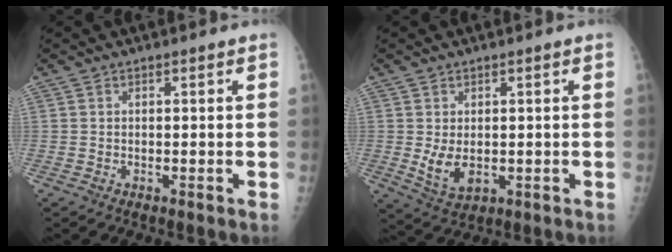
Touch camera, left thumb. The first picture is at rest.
{"total": 5.2, "force": [-0.3, 3.3, 4.1], "torque": [-0.068, -0.012, 0.007]}